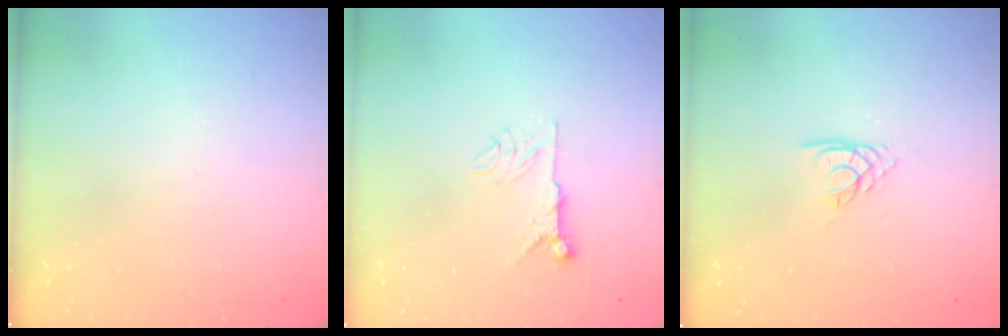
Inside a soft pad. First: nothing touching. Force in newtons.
{"total": 7.2, "press": 7.2, "slide": 0.5}
{"total": 2.1, "press": 2.1, "slide": 0.1}